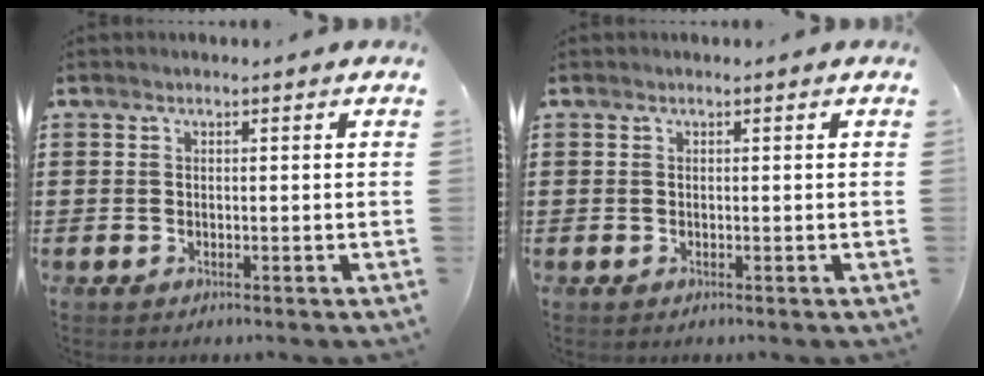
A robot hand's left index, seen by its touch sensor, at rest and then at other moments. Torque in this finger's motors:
{"motor_torque": [0.01, -0.01, -0.07, -0.07]}